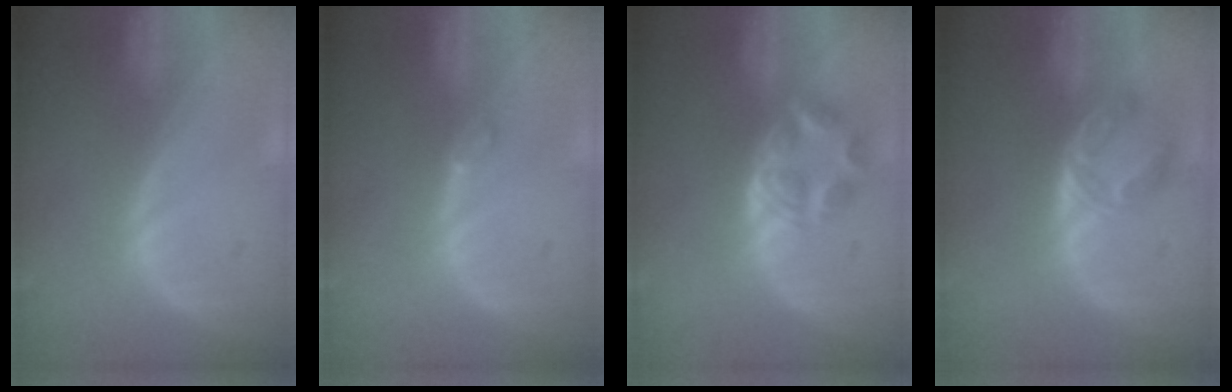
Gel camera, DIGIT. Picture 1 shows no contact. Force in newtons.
{"total": 1.2, "press": 1.1, "slide": 0.2}
{"total": 5.9, "press": 5.0, "slide": 3.2}
{"total": 5.6, "press": 4.6, "slide": 3.2}